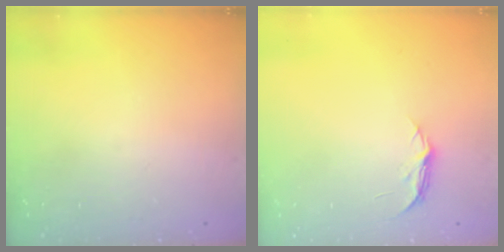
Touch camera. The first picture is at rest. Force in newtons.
{"total": 4.5, "press": 4.5, "slide": 0.5}